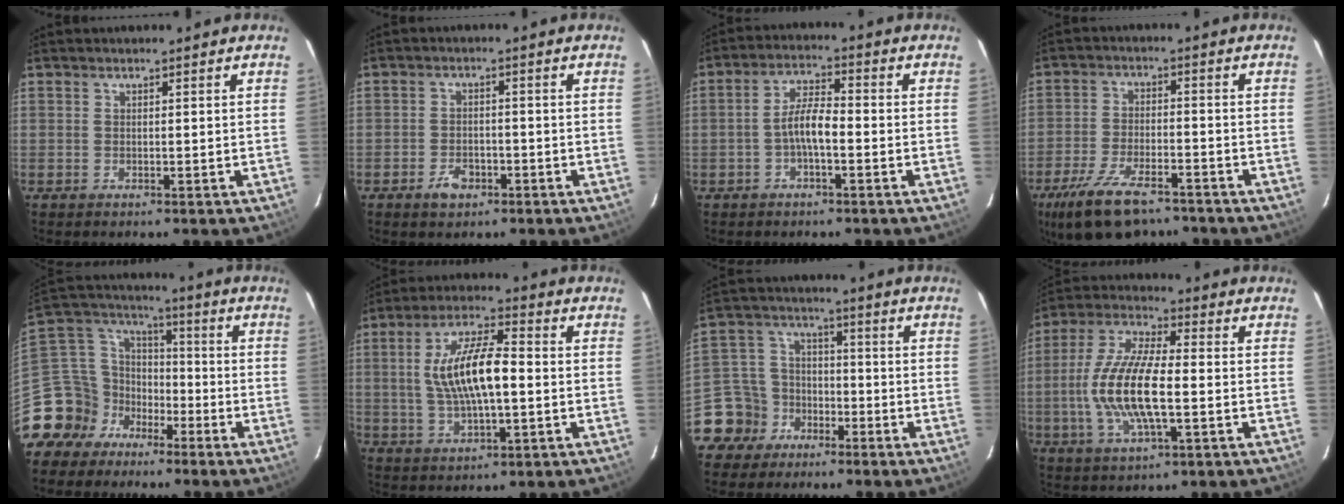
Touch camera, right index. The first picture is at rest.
{"total": 4.2, "force": [-2.5, 2.8, 2.0], "torque": [-0.044, 0.004, -0.036]}
{"total": 5.3, "force": [-1.8, 1.4, 4.7], "torque": [-0.097, 0.014, -0.035]}
{"total": 14.3, "force": [-10.3, 5.7, 8.1], "torque": [-0.182, -0.023, -0.178]}
{"total": 13.0, "force": [-8.5, 9.5, 2.8], "torque": [-0.079, 0.048, -0.161]}
{"total": 12.6, "force": [-0.1, 4.1, 11.9], "torque": [-0.229, 0.010, 0.002]}
{"total": 9.2, "force": [-5.9, 7.1, 0.8], "torque": [-0.036, 0.035, -0.112]}
{"total": 14.7, "force": [-2.2, 4.7, 13.8], "torque": [-0.285, -0.001, -0.044]}